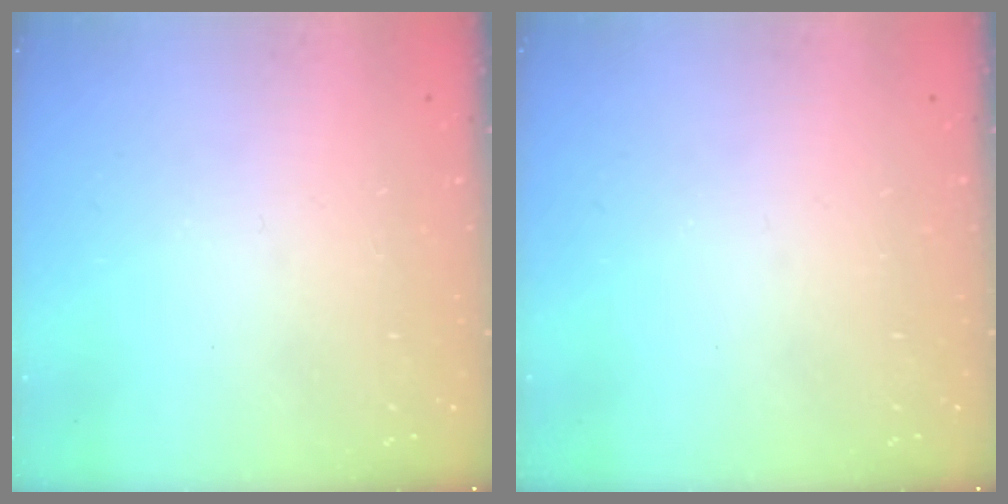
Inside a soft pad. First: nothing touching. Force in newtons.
{"total": 0.0}